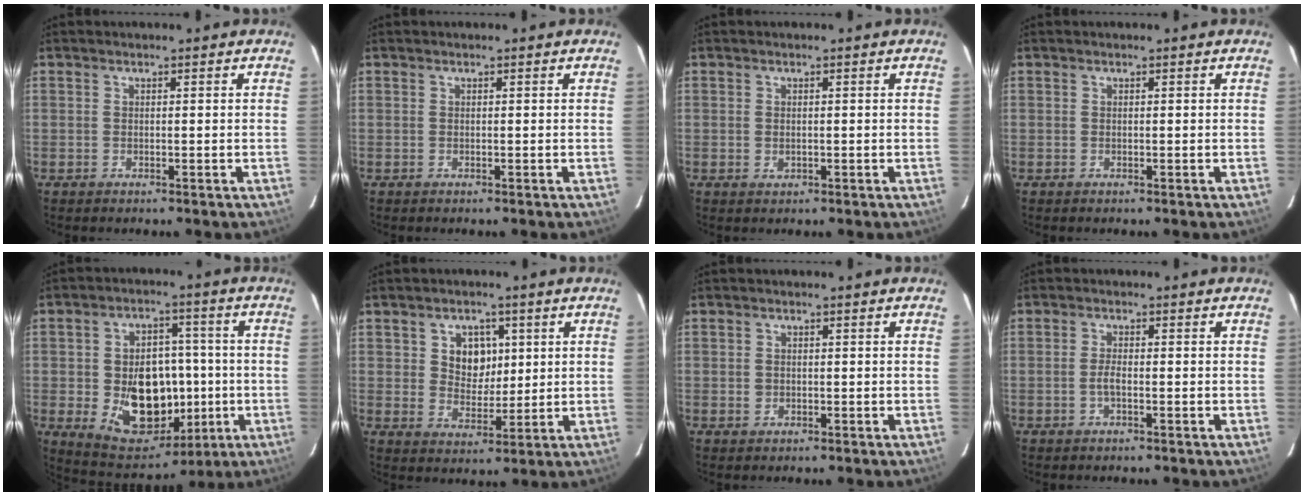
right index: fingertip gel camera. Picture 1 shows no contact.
{"total": 0.0}
{"total": 0.9, "force": [-0.1, 0.8, 0.5], "torque": [-0.005, 0.001, 0.001]}
{"total": 0.0}
{"total": 16.4, "force": [-2.3, 12.0, 10.9], "torque": [-0.215, 0.010, -0.008]}
{"total": 6.4, "force": [1.8, 5.2, 3.2], "torque": [-0.052, 0.009, 0.039]}
{"total": 1.2, "force": [-0.2, 1.1, 0.3], "torque": [-0.001, 0.002, 0.000]}
{"total": 1.7, "force": [-0.6, 0.4, 1.5], "torque": [-0.032, 0.003, -0.012]}